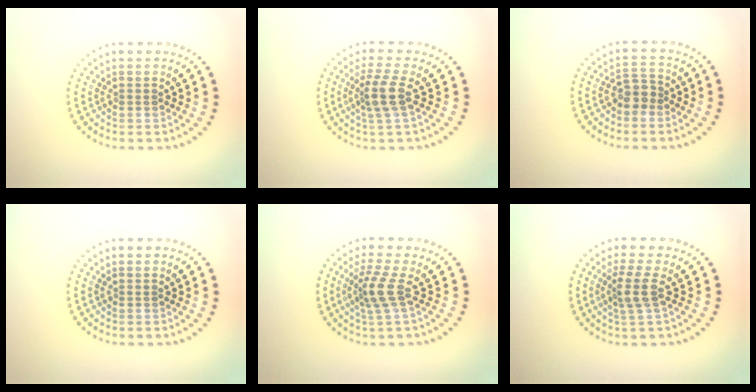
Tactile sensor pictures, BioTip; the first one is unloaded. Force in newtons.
{"total": 2.9, "press": 2.3, "slide": 1.7}
{"total": 2.0, "press": 1.8, "slide": 0.8}
{"total": 0.0}
{"total": 2.9, "press": 2.1, "slide": 2.0}
{"total": 2.5, "press": 2.0, "slide": 1.5}